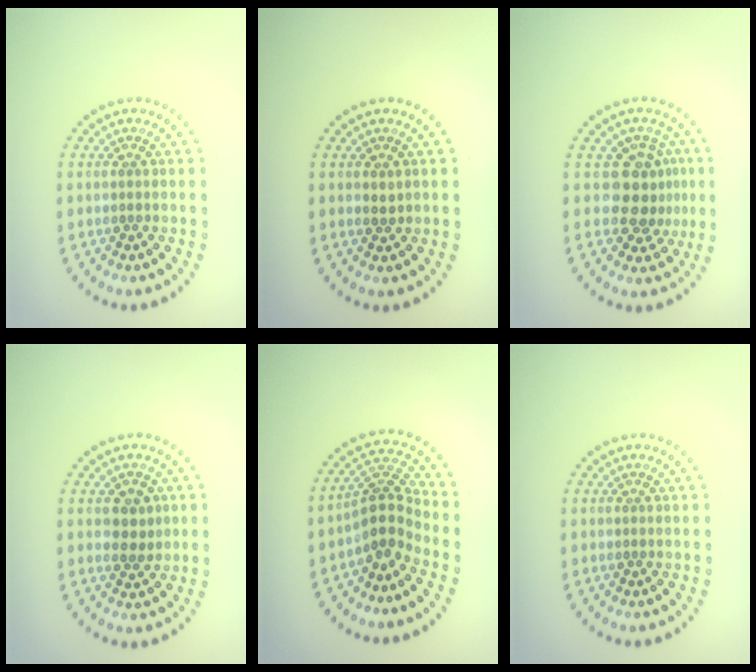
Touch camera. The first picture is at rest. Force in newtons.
{"total": 0.7, "press": 0.7, "slide": 0.1}
{"total": 4.0, "press": 3.4, "slide": 2.1}
{"total": 2.4, "press": 2.4, "slide": 0.6}
{"total": 3.7, "press": 2.7, "slide": 2.5}
{"total": 0.0}